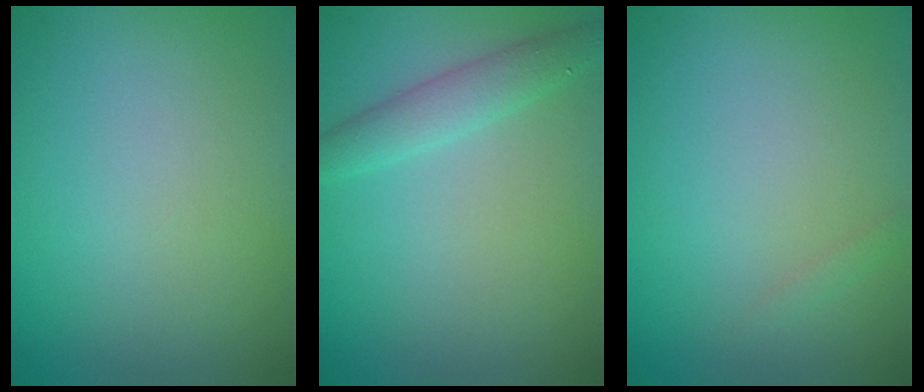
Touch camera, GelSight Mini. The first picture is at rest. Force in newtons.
{"total": 2.3, "press": 2.3, "slide": 0.0}
{"total": 0.5, "press": 0.5, "slide": 0.0}